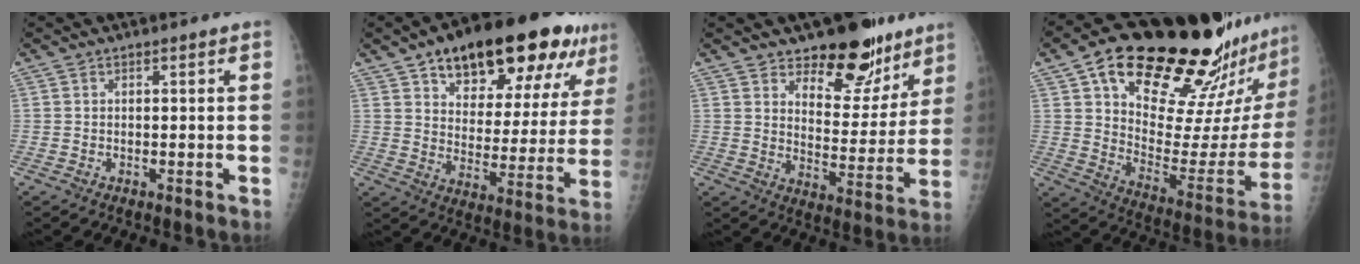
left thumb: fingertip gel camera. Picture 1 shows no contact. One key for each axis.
{"total": 24.6, "fx": 14.8, "fy": 10.3, "fz": 16.7, "tx": -0.197, "ty": -0.024, "tz": 0.217}
{"total": 15.7, "fx": 11.2, "fy": 7.8, "fz": 7.9, "tx": -0.045, "ty": -0.076, "tz": 0.167}
{"total": 32.0, "fx": 22.7, "fy": 9.8, "fz": 20.3, "tx": -0.272, "ty": -0.086, "tz": 0.333}